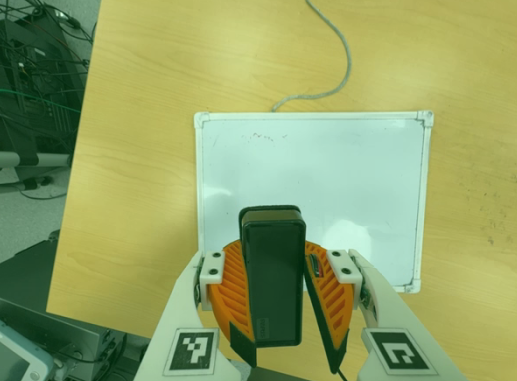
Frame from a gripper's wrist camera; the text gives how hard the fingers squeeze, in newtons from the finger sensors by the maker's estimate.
{"total": 9.5, "left": 9.5, "right": 9.6}